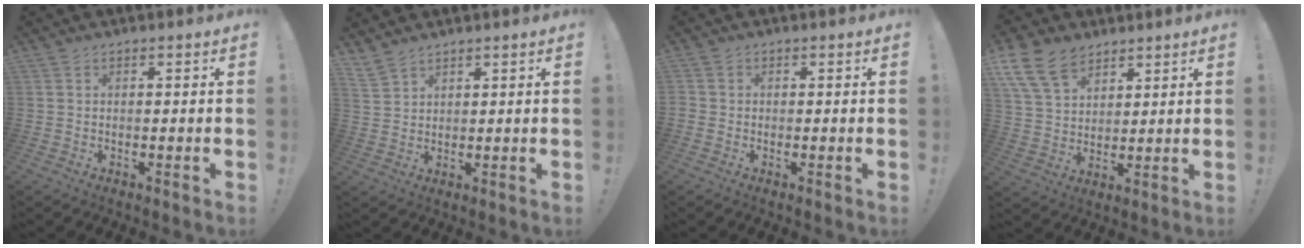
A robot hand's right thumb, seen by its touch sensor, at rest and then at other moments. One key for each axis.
{"total": 4.2, "fx": 3.7, "fy": 1.6, "fz": 1.4, "tx": -0.029, "ty": -0.020, "tz": 0.072}
{"total": 1.3, "fx": -0.3, "fy": 1.2, "fz": 0.5, "tx": -0.008, "ty": 0.003, "tz": -0.005}
{"total": 13.3, "fx": 8.3, "fy": 8.1, "fz": 6.5, "tx": -0.118, "ty": -0.041, "tz": 0.163}